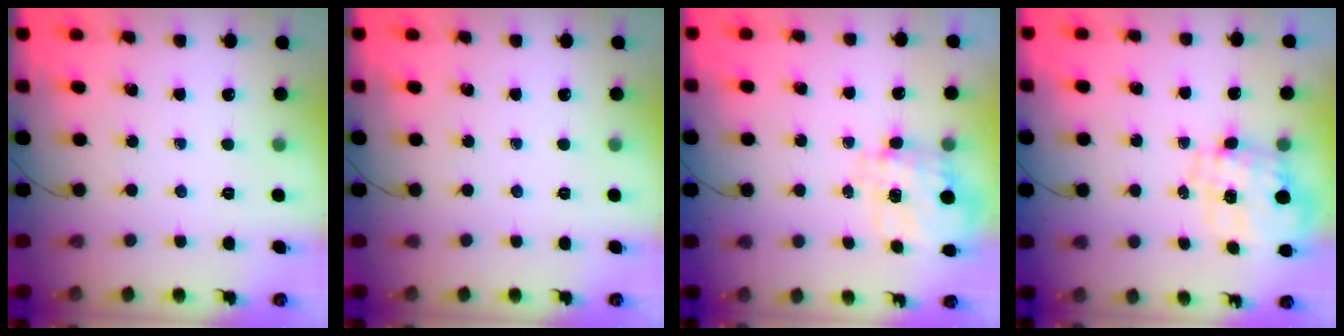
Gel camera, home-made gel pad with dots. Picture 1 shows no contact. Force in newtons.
{"total": 0.0}
{"total": 3.5, "press": 3.4, "slide": 1.0}
{"total": 1.7, "press": 1.6, "slide": 0.3}